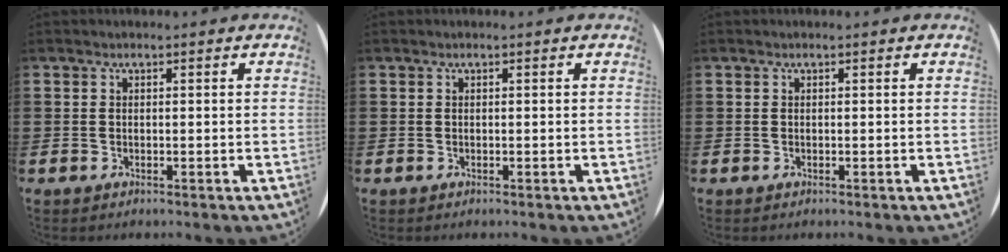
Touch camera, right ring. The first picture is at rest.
{"total": 0.0}
{"total": 0.0}